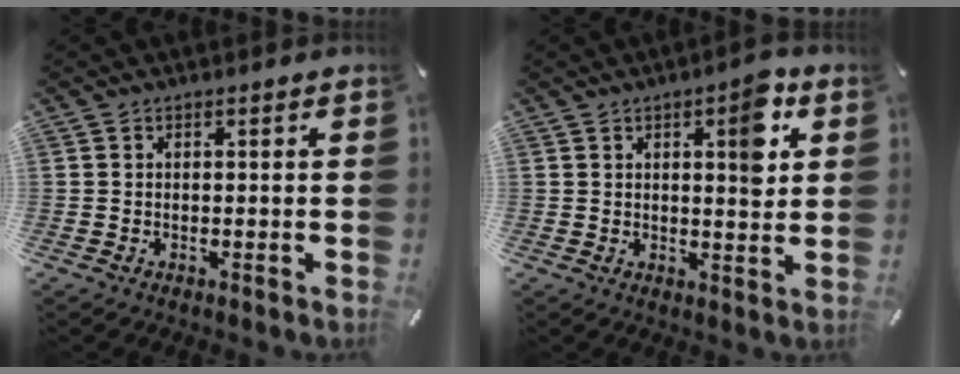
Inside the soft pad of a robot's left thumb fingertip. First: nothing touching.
{"total": 8.3, "force": [3.3, 3.1, 6.9], "torque": [-0.069, -0.025, 0.041]}